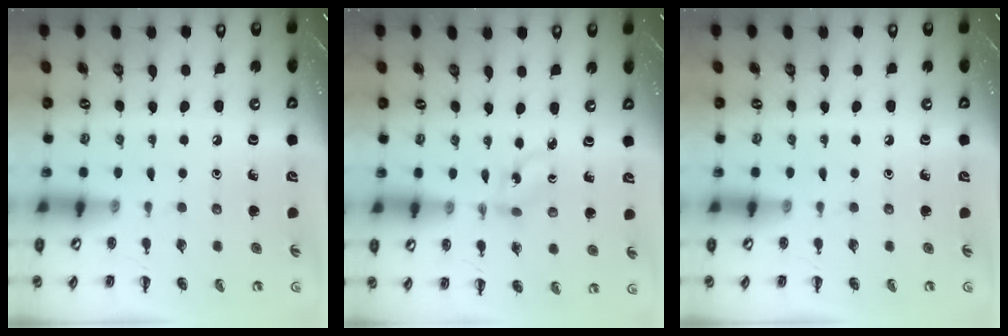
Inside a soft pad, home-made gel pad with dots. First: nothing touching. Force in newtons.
{"total": 1.0, "press": 0.9, "slide": 0.5}
{"total": 0.0}